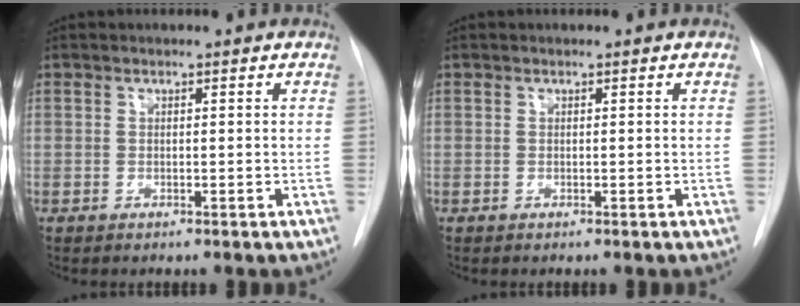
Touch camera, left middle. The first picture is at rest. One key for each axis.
{"total": 0.0}